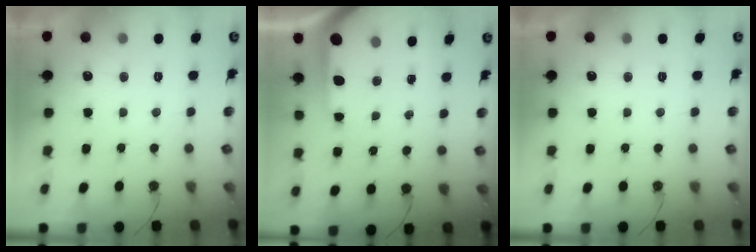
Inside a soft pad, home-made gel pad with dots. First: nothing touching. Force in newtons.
{"total": 7.5, "press": 7.5, "slide": 0.8}
{"total": 0.0}